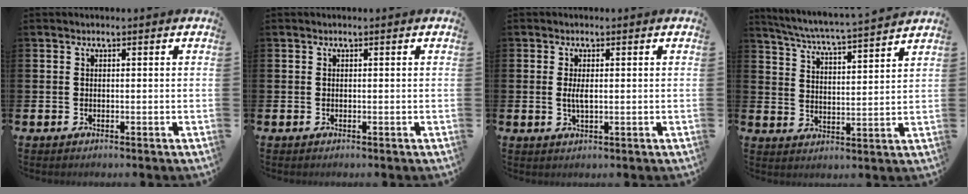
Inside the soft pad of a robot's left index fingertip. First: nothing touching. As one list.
[{"total": 0.0}, {"total": 2.1, "force": [0.2, 0.7, 2.0], "torque": [-0.036, 0.000, 0.001]}, {"total": 5.5, "force": [5.2, -0.3, 1.6], "torque": [-0.055, -0.042, 0.088]}]